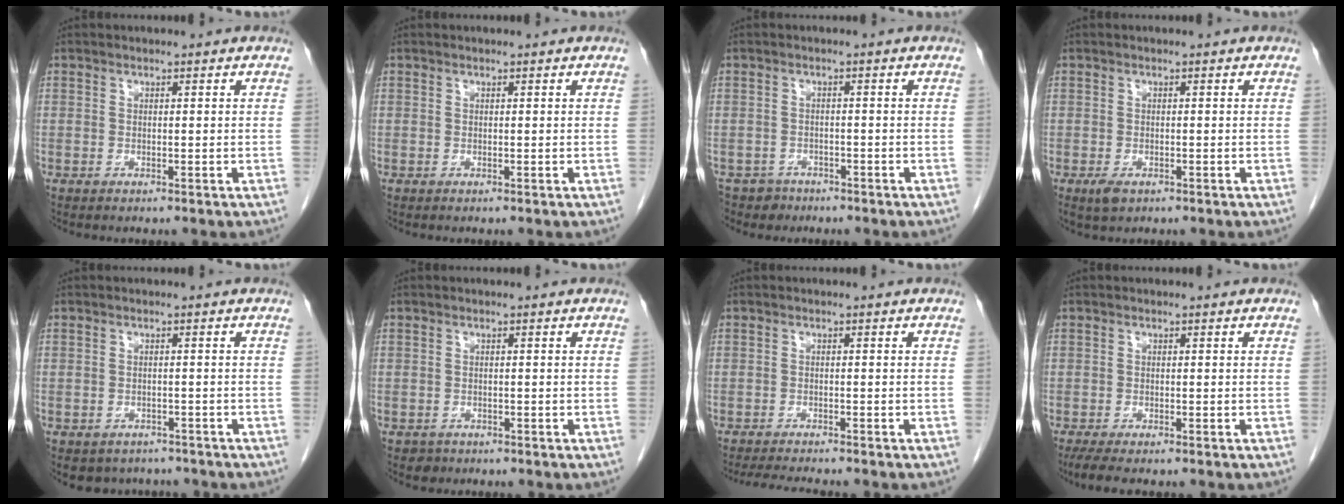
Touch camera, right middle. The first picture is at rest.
{"total": 0.0}
{"total": 3.9, "force": [-3.0, 2.5, -0.5], "torque": [0.011, 0.005, -0.051]}
{"total": 2.1, "force": [-1.1, 1.1, 1.4], "torque": [-0.030, -0.003, -0.013]}
{"total": 5.3, "force": [-4.5, 2.9, 0.4], "torque": [0.008, 0.007, -0.053]}
{"total": 1.3, "force": [-0.9, 1.0, 0.0], "torque": [-0.004, 0.003, -0.012]}
{"total": 5.4, "force": [-5.0, 0.2, 2.1], "torque": [-0.032, -0.015, -0.078]}
{"total": 4.5, "force": [-3.5, 1.1, 2.6], "torque": [-0.046, -0.013, -0.052]}